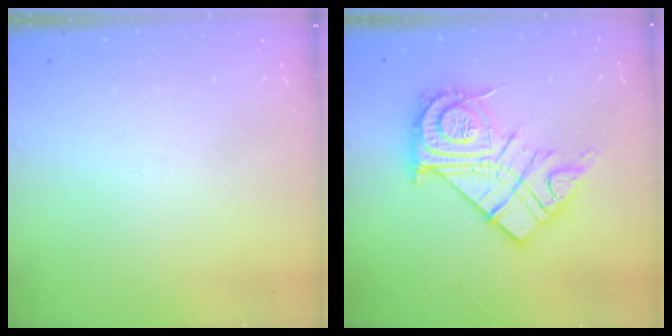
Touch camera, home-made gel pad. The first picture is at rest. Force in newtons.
{"total": 20.9, "press": 20.8, "slide": 1.9}